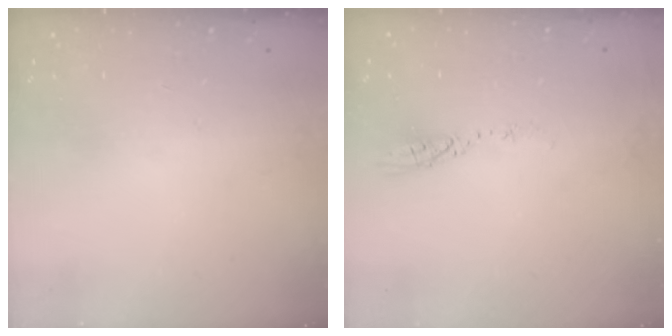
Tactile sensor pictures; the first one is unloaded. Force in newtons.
{"total": 3.8, "press": 3.8, "slide": 0.4}